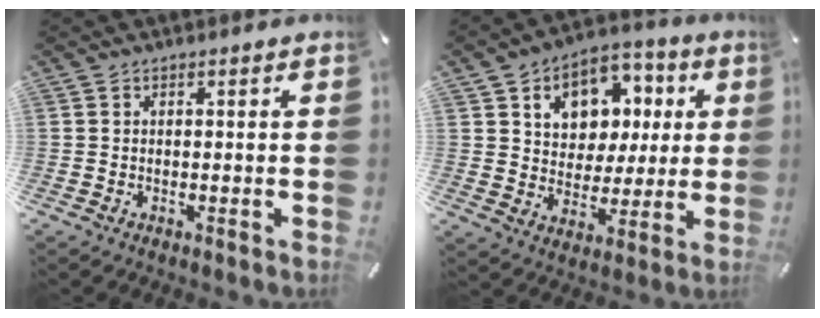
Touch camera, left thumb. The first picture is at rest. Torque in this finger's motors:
{"motor_torque": [2.50, 2.51, 0.90, 0.28, 0.15]}